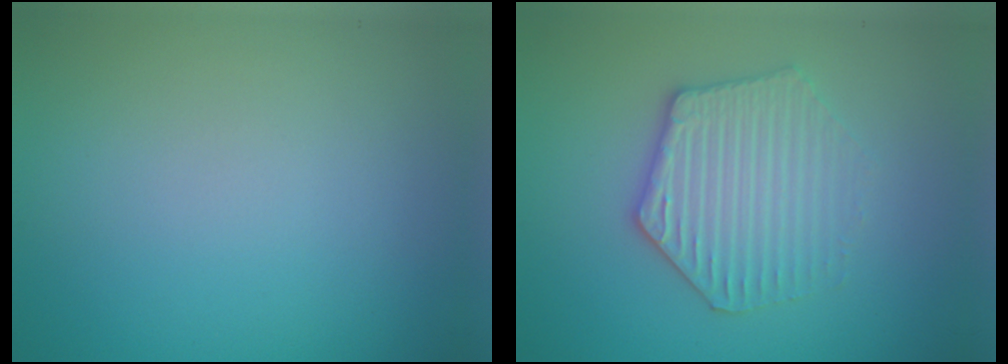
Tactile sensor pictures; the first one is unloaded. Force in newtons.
{"total": 3.7, "press": 3.6, "slide": 1.0}